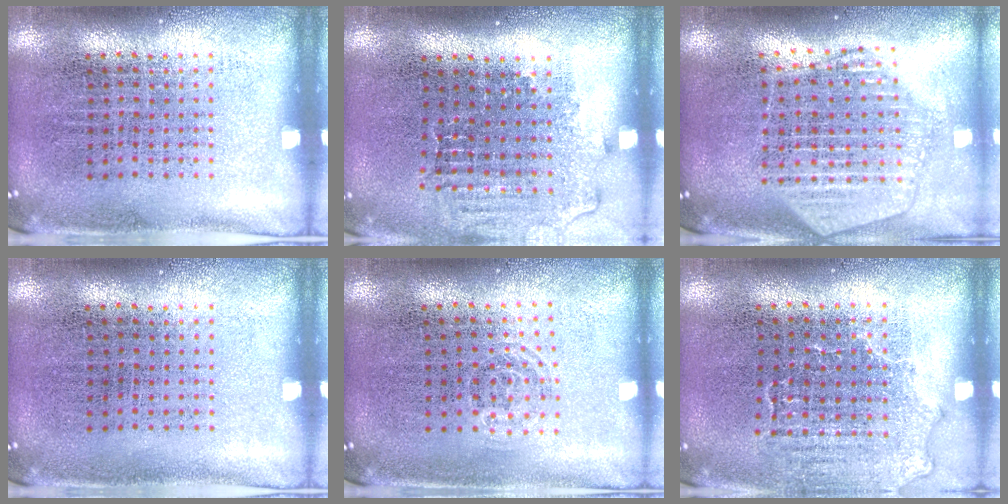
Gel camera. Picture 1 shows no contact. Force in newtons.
{"total": 1.4, "press": 1.2, "slide": 0.6}
{"total": 2.1, "press": 1.9, "slide": 0.9}
{"total": 0.0}
{"total": 0.7, "press": 0.5, "slide": 0.5}
{"total": 1.4, "press": 1.2, "slide": 0.6}